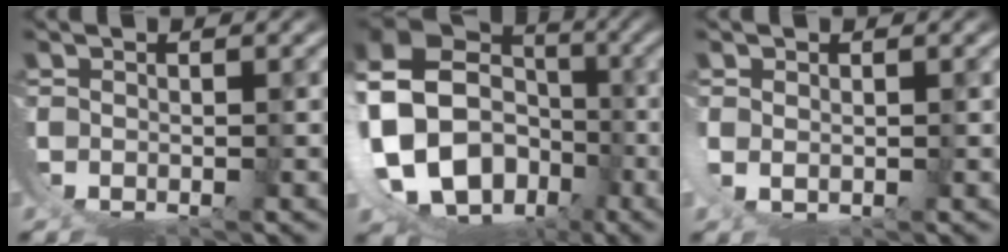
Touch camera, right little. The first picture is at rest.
{"total": 17.4, "force": [-2.5, 14.1, 9.9], "torque": [-0.227, -0.060, -0.028]}
{"total": 1.2, "force": [0.7, 0.1, 1.0], "torque": [-0.032, -0.013, 0.024]}